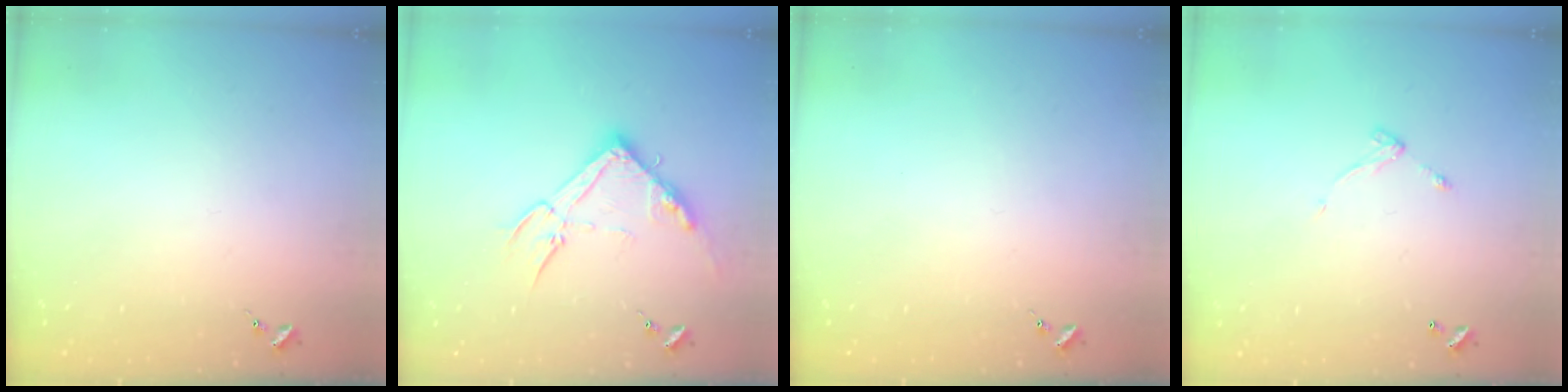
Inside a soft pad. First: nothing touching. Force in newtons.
{"total": 15.2, "press": 15.2, "slide": 0.6}
{"total": 0.0}
{"total": 5.7, "press": 5.7, "slide": 0.5}